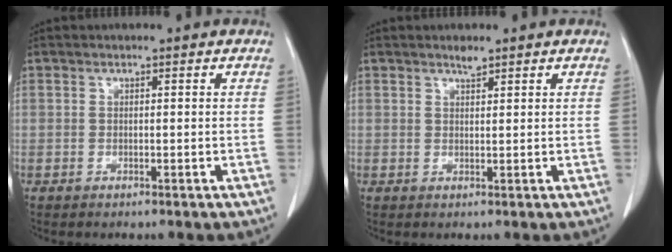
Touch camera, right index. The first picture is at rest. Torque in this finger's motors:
{"motor_torque": [0.09, 0.02, -0.01, 0.00]}